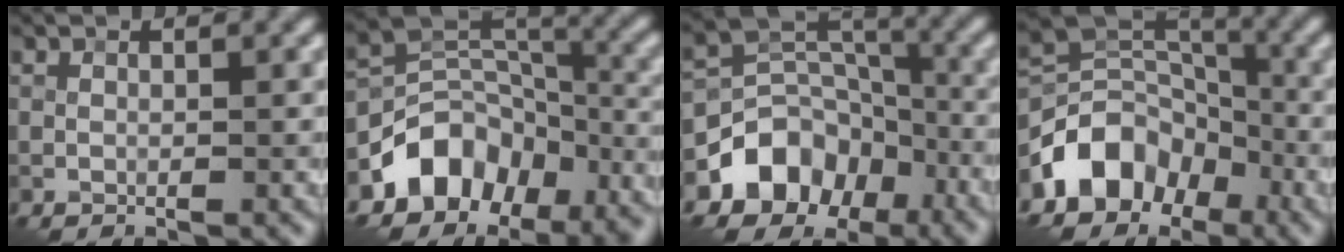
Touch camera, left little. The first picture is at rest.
{"total": 10.0, "force": [-5.6, 7.3, 3.9], "torque": [-0.050, 0.001, -0.100]}
{"total": 7.7, "force": [-4.2, 5.7, 3.0], "torque": [-0.030, -0.002, -0.077]}
{"total": 7.5, "force": [-4.0, 5.5, 3.2], "torque": [-0.038, 0.000, -0.082]}